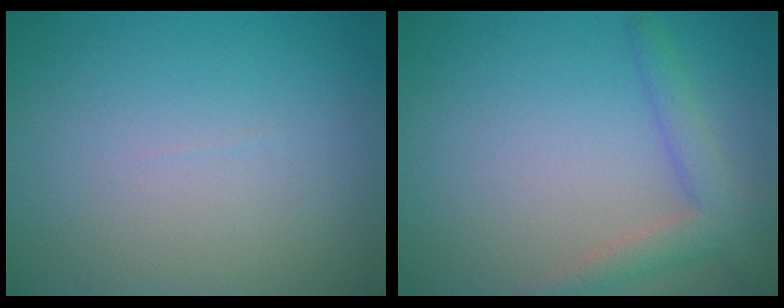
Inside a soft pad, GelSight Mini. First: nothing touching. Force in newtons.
{"total": 2.9, "press": 2.9, "slide": 0.2}